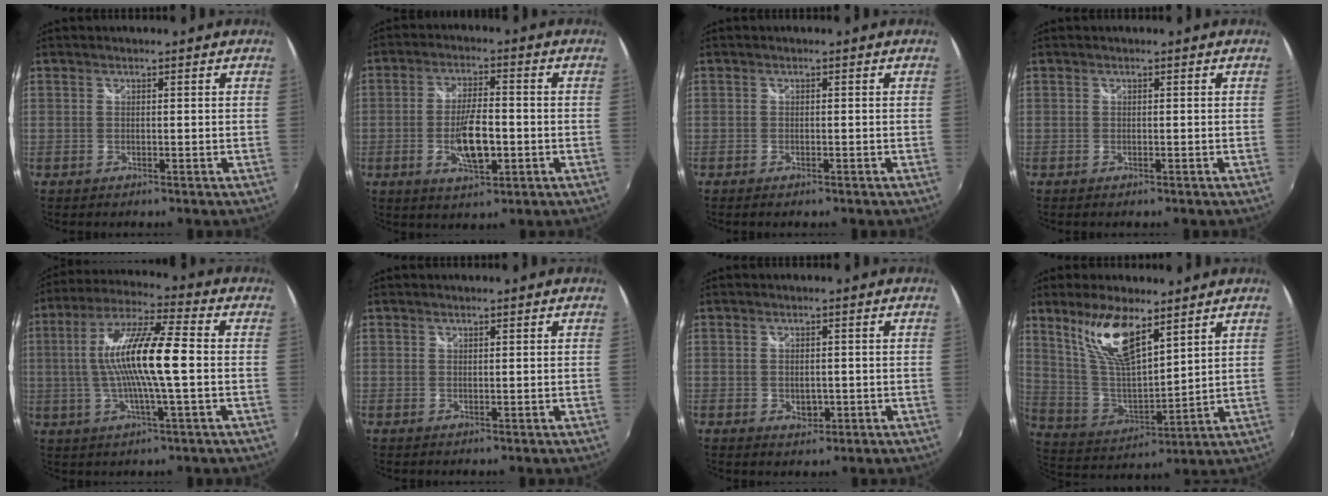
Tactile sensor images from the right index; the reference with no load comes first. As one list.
[{"total": 8.6, "force": [-2.1, 3.0, 7.9], "torque": [-0.150, -0.001, -0.033]}, {"total": 1.1, "force": [-0.8, 0.5, 0.5], "torque": [-0.009, -0.005, -0.016]}, {"total": 0.0}, {"total": 14.6, "force": [-0.3, 1.4, 14.5], "torque": [-0.271, 0.008, -0.011]}, {"total": 0.7, "force": [0.4, 0.5, -0.1], "torque": [0.003, 0.001, 0.007]}, {"total": 2.7, "force": [-0.3, 2.0, 1.7], "torque": [-0.028, -0.001, -0.002]}, {"total": 14.1, "force": [8.9, 4.5, 10.0], "torque": [-0.190, 0.005, 0.185]}]